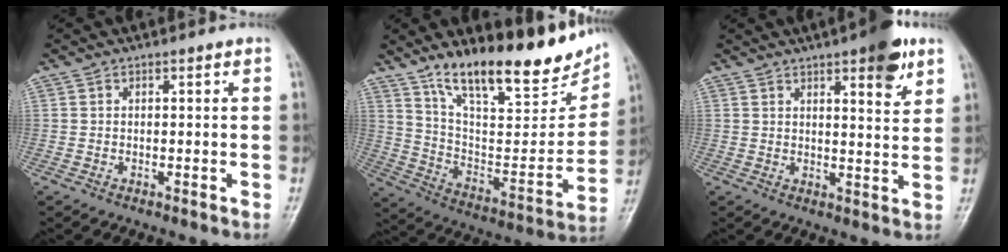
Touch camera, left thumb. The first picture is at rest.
{"total": 24.9, "force": [17.1, 8.0, 16.2], "torque": [-0.205, -0.069, 0.281]}
{"total": 9.1, "force": [5.1, 2.6, 7.1], "torque": [-0.080, -0.023, 0.065]}